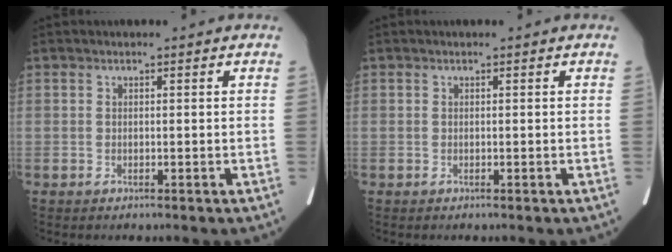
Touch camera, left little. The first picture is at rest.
{"total": 0.0}